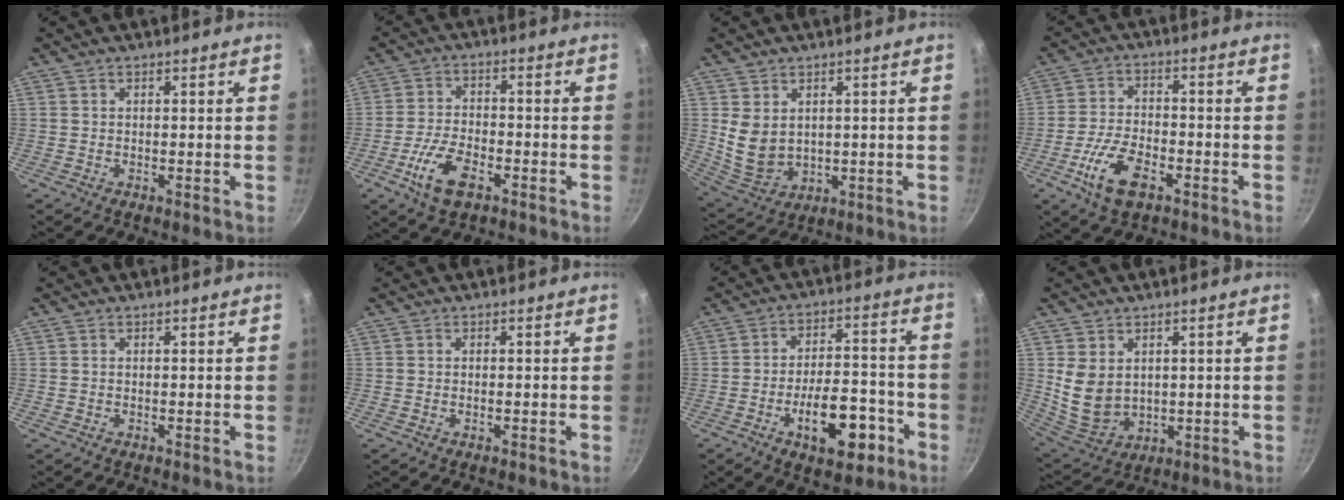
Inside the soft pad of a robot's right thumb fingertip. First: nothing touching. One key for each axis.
{"total": 9.1, "fx": -4.3, "fy": 4.4, "fz": 6.8, "tx": -0.133, "ty": 0.019, "tz": -0.082}
{"total": 8.0, "fx": 1.8, "fy": 5.9, "fz": 5.1, "tx": -0.080, "ty": -0.020, "tz": 0.056}
{"total": 9.9, "fx": -4.6, "fy": 4.9, "fz": 7.4, "tx": -0.142, "ty": 0.020, "tz": -0.088}
{"total": 0.0}
{"total": 0.6, "fx": -0.2, "fy": 0.2, "fz": 0.5, "tx": -0.008, "ty": 0.002, "tz": -0.004}
{"total": 14.0, "fx": -6.1, "fy": 6.8, "fz": 10.7, "tx": -0.129, "ty": 0.045, "tz": -0.083}
{"total": 9.3, "fx": 1.8, "fy": 6.9, "fz": 5.9, "tx": -0.095, "ty": -0.020, "tz": 0.058}